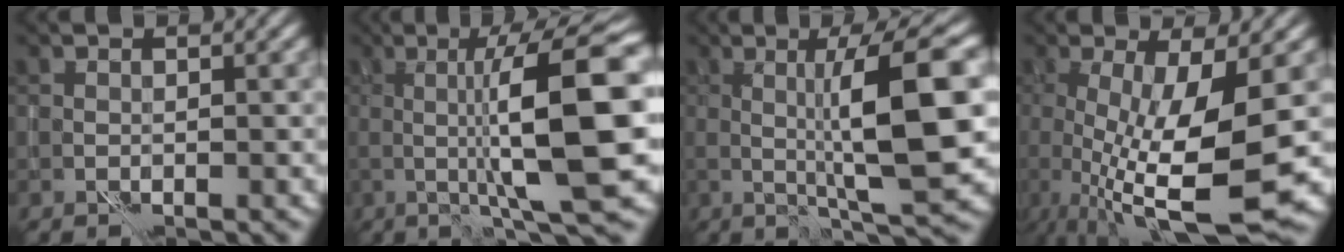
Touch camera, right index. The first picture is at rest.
{"total": 11.8, "force": [0.4, 2.0, 11.7], "torque": [-0.161, 0.010, 0.007]}
{"total": 9.1, "force": [0.6, 1.3, 9.0], "torque": [-0.130, 0.006, 0.016]}
{"total": 10.7, "force": [-1.9, 2.9, 10.1], "torque": [-0.183, -0.026, -0.025]}